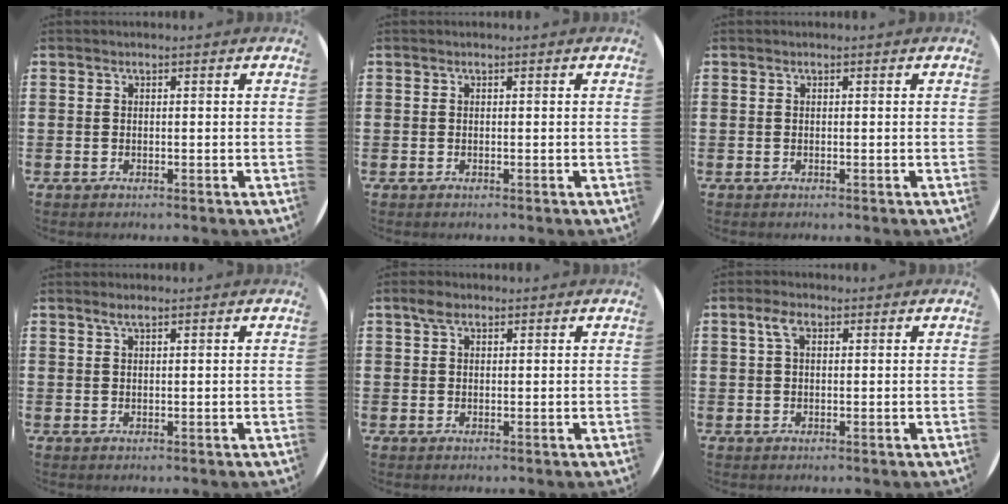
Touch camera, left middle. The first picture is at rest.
{"total": 0.0}
{"total": 0.0}
{"total": 1.2, "force": [0.9, 0.2, 0.8], "torque": [-0.016, 0.003, 0.016]}
{"total": 1.9, "force": [1.2, 1.0, 1.0], "torque": [-0.015, 0.004, 0.020]}
{"total": 2.7, "force": [1.1, 1.3, 2.0], "torque": [-0.044, 0.008, 0.019]}